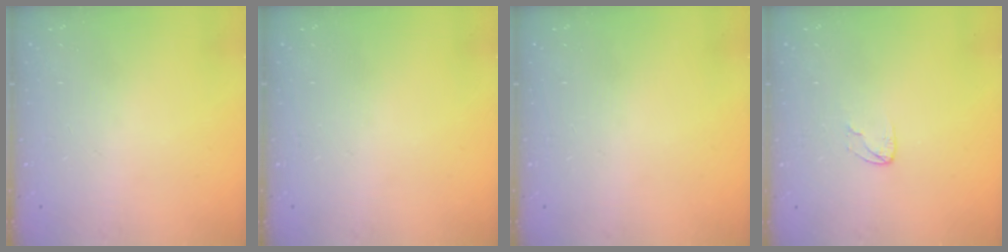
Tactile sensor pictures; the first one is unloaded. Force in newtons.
{"total": 0.0}
{"total": 0.0}
{"total": 3.3, "press": 3.3, "slide": 0.3}